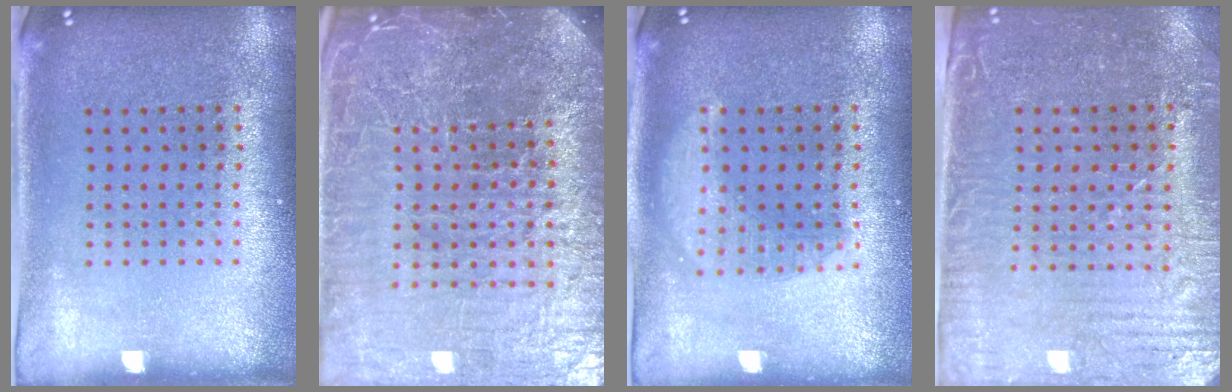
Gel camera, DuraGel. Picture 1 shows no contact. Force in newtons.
{"total": 6.9, "press": 6.0, "slide": 3.4}
{"total": 1.3, "press": 1.3, "slide": 0.2}
{"total": 3.8, "press": 3.5, "slide": 1.7}